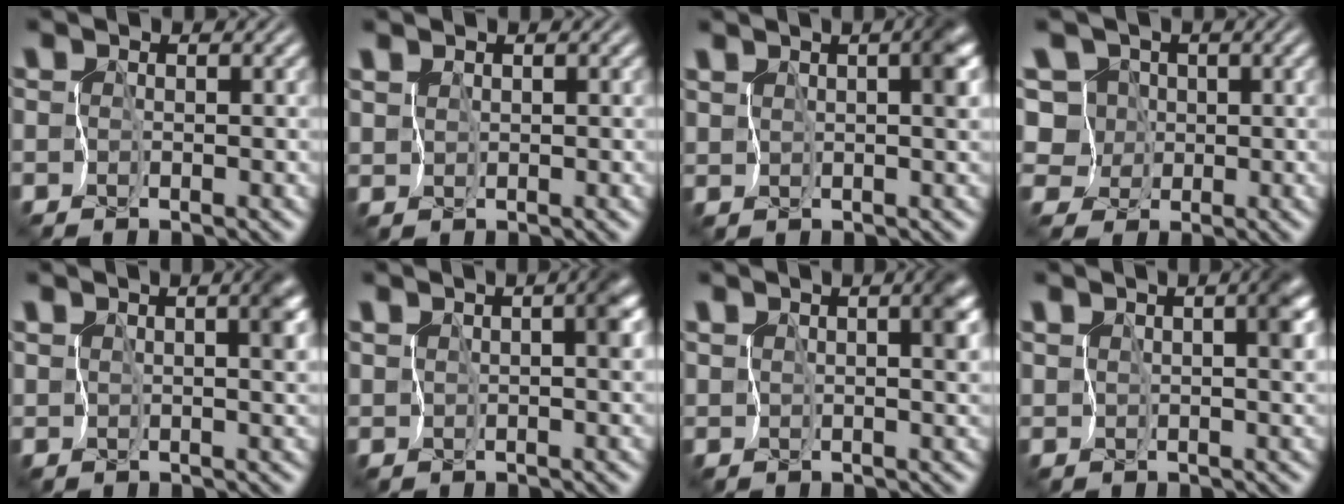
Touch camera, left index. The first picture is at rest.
{"total": 0.8, "force": [0.7, 0.3, 0.1], "torque": [-0.005, 0.000, 0.015]}
{"total": 4.0, "force": [1.1, 1.6, 3.5], "torque": [-0.049, 0.007, 0.016]}
{"total": 6.6, "force": [1.6, 5.8, 2.7], "torque": [-0.037, 0.032, -0.011]}
{"total": 4.3, "force": [1.6, 1.8, 3.6], "torque": [-0.050, 0.006, 0.026]}
{"total": 3.5, "force": [0.9, 1.4, 3.0], "torque": [-0.044, 0.007, 0.013]}
{"total": 4.3, "force": [1.6, 1.9, 3.6], "torque": [-0.051, 0.005, 0.026]}
{"total": 4.3, "force": [1.4, 1.8, 3.6], "torque": [-0.052, 0.007, 0.023]}